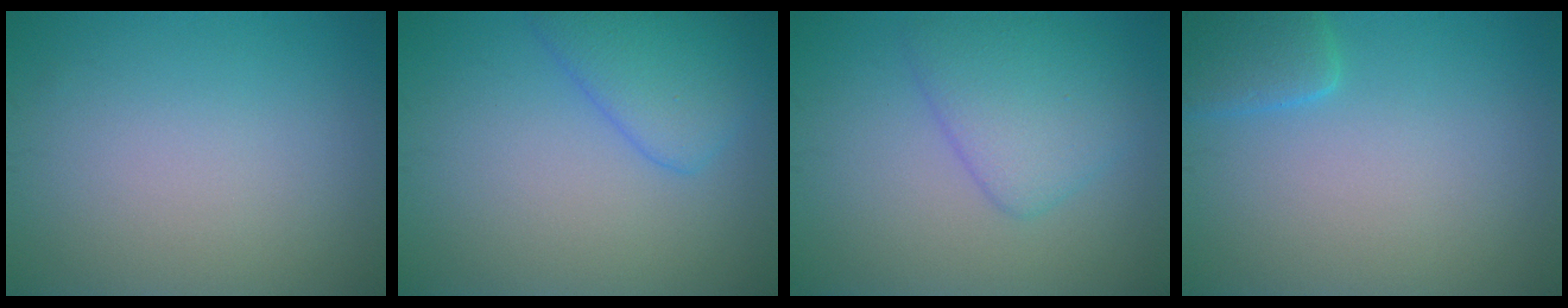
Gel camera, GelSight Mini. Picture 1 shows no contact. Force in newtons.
{"total": 3.9, "press": 3.9, "slide": 0.3}
{"total": 4.2, "press": 4.2, "slide": 0.1}
{"total": 2.6, "press": 2.6, "slide": 0.3}